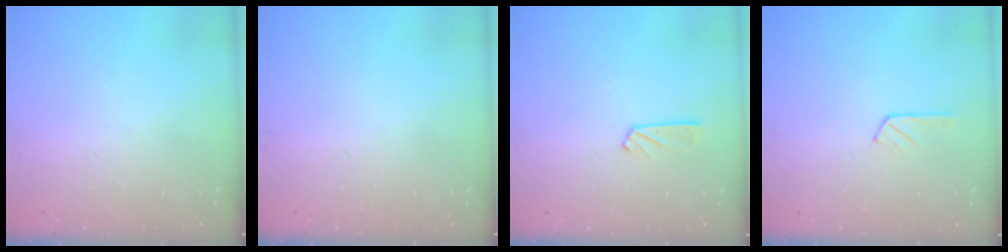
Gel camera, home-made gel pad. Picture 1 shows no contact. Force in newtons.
{"total": 0.0}
{"total": 6.2, "press": 6.2, "slide": 0.2}
{"total": 3.8, "press": 3.8, "slide": 0.5}